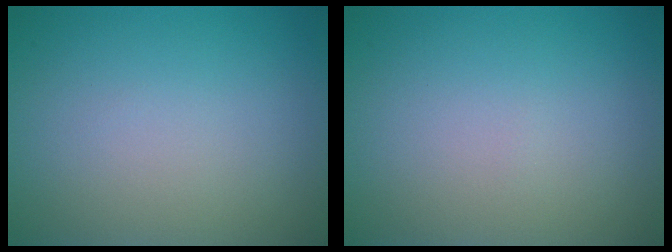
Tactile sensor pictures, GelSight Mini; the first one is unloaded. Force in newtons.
{"total": 0.0}